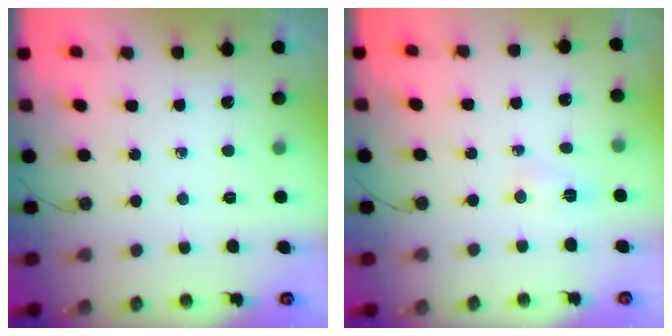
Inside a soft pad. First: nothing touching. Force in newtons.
{"total": 6.8, "press": 2.6, "slide": 6.3}